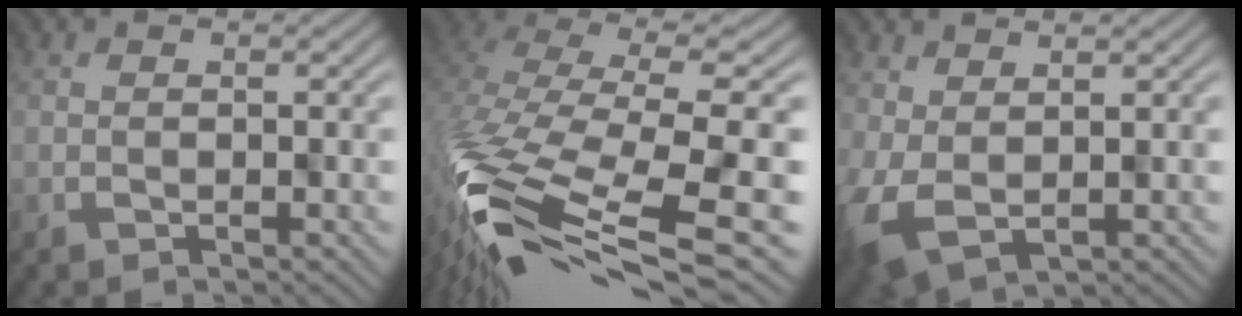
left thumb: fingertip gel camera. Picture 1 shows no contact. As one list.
[{"total": 13.0, "force": [-3.5, 5.4, 11.3], "torque": [-0.299, -0.019, -0.040]}, {"total": 5.5, "force": [-0.6, 3.1, 4.5], "torque": [-0.108, -0.021, 0.001]}]